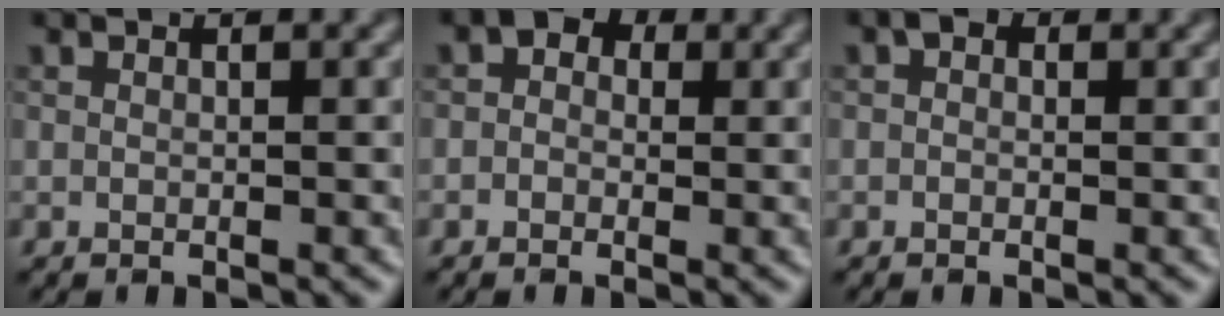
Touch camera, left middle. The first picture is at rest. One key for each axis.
{"total": 2.9, "fx": 0.7, "fy": 2.3, "fz": 1.5, "tx": -0.009, "ty": 0.005, "tz": -0.024}
{"total": 0.9, "fx": 0.2, "fy": 0.7, "fz": 0.5, "tx": -0.011, "ty": -0.001, "tz": -0.006}